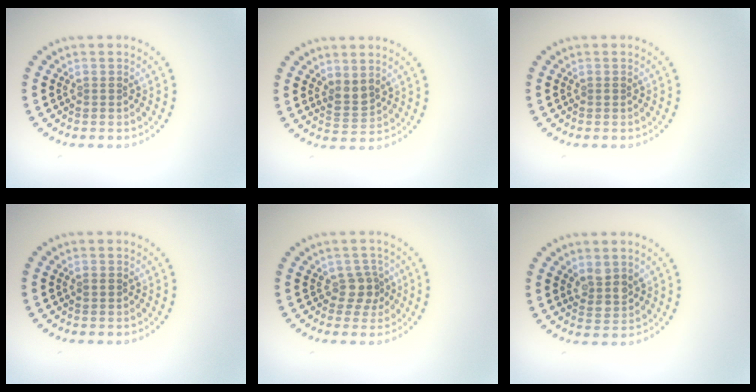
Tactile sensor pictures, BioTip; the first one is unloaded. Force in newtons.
{"total": 1.8, "press": 1.5, "slide": 1.0}
{"total": 0.0}
{"total": 0.8, "press": 0.8, "slide": 0.1}
{"total": 2.1, "press": 1.6, "slide": 1.3}
{"total": 2.4, "press": 2.1, "slide": 1.2}